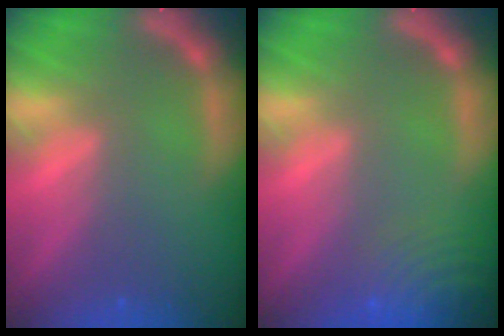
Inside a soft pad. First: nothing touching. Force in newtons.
{"total": 10.0}